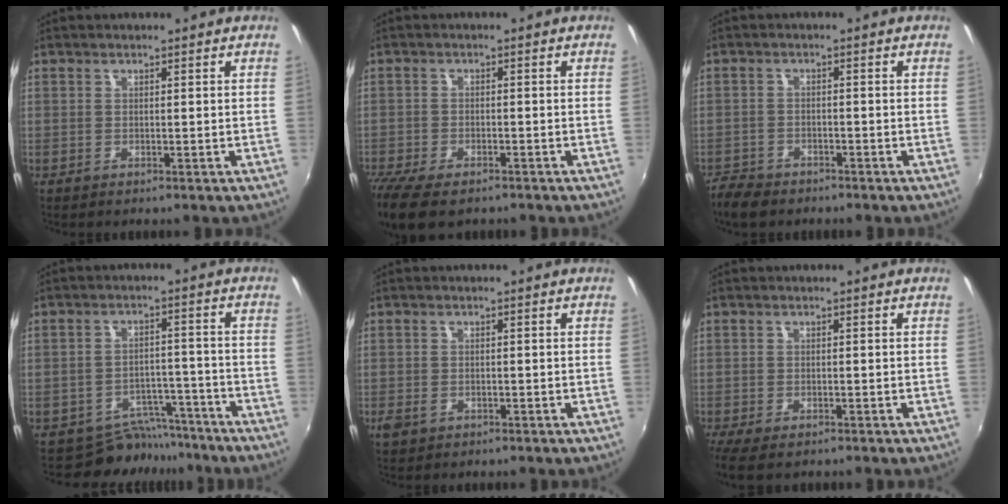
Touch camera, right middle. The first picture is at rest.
{"total": 10.7, "force": [-8.0, 4.0, 5.9], "torque": [-0.149, -0.046, -0.145]}
{"total": 5.3, "force": [-4.5, 2.4, 1.5], "torque": [-0.053, -0.007, -0.084]}
{"total": 8.7, "force": [-7.9, 3.7, 0.2], "torque": [-0.004, 0.031, -0.107]}
{"total": 2.5, "force": [-1.2, 1.8, 1.3], "torque": [-0.025, -0.007, -0.020]}
{"total": 5.2, "force": [-3.5, 1.7, 3.4], "torque": [-0.075, -0.026, -0.057]}